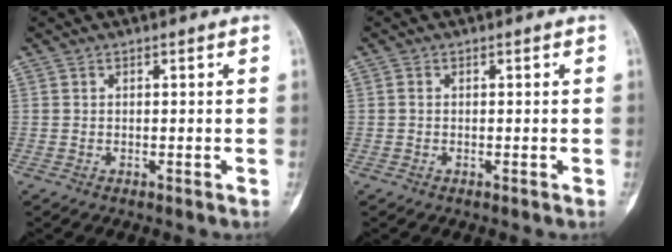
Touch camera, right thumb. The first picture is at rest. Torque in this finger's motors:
{"motor_torque": [-0.64, -0.32, 0.05, -0.17, -0.09]}